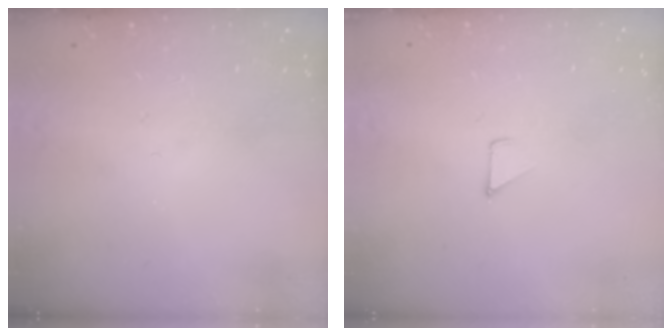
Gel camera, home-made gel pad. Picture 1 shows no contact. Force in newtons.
{"total": 3.3, "press": 3.3, "slide": 0.3}